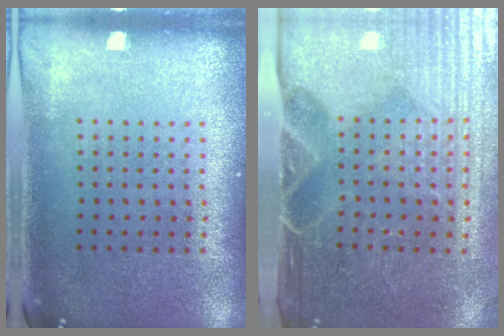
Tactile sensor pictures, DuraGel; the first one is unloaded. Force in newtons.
{"total": 4.6, "press": 4.1, "slide": 2.1}